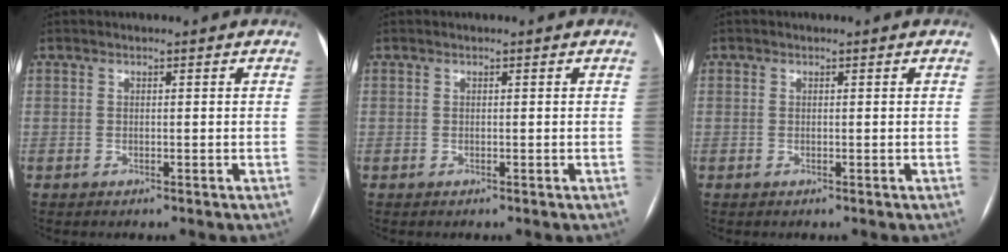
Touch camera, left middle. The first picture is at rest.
{"total": 0.0}
{"total": 0.0}